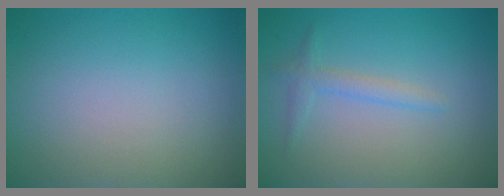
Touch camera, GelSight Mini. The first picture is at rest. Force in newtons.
{"total": 1.6, "press": 1.6, "slide": 0.1}